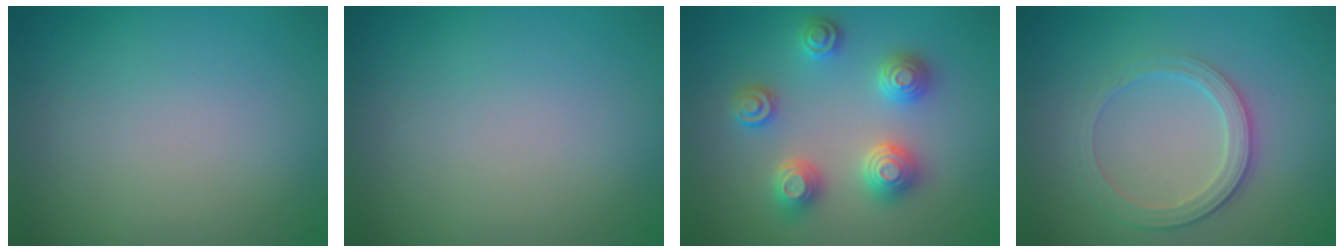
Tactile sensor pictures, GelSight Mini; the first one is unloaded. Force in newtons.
{"total": 0.0}
{"total": 4.8, "press": 4.8, "slide": 0.6}
{"total": 3.3, "press": 2.7, "slide": 1.9}